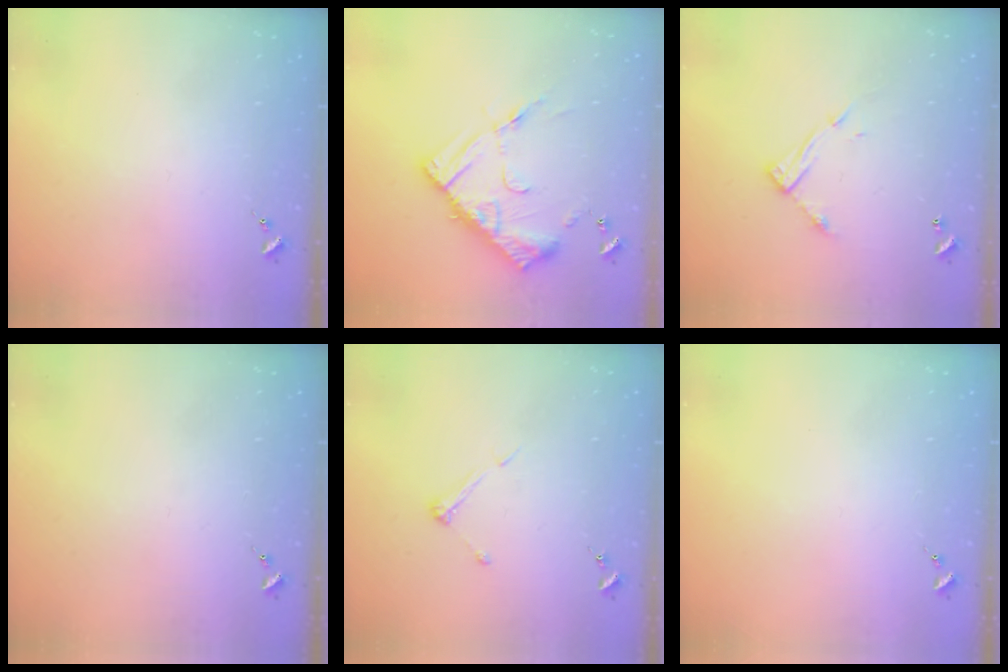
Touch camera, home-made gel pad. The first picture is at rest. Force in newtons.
{"total": 14.5, "press": 14.5, "slide": 1.3}
{"total": 10.0, "press": 9.9, "slide": 0.5}
{"total": 0.0}
{"total": 5.7, "press": 5.7, "slide": 0.4}
{"total": 0.0}